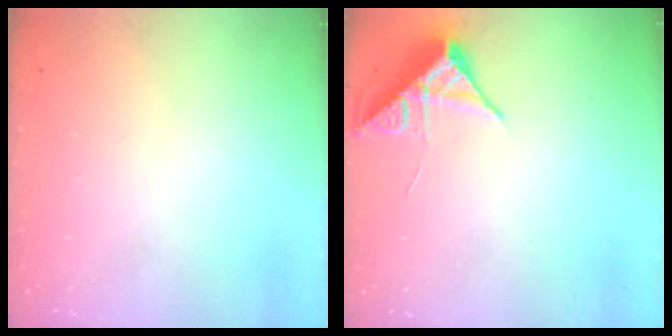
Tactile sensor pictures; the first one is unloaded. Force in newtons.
{"total": 7.7, "press": 7.7, "slide": 0.4}